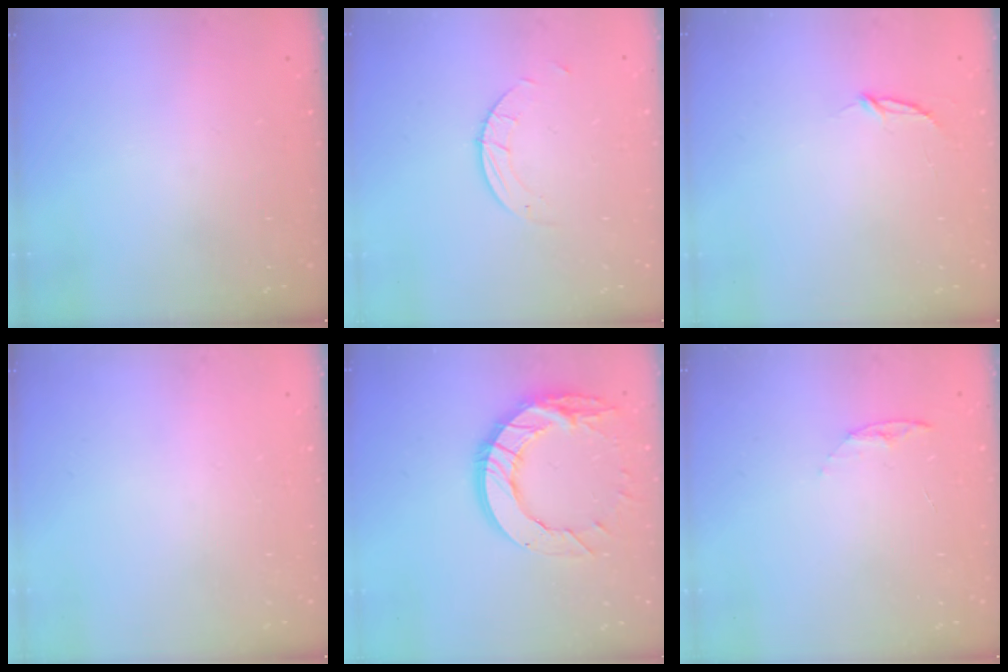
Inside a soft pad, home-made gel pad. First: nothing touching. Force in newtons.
{"total": 1.9, "press": 1.9, "slide": 0.1}
{"total": 2.8, "press": 2.8, "slide": 0.3}
{"total": 0.0}
{"total": 15.9, "press": 15.9, "slide": 1.3}
{"total": 4.9, "press": 4.9, "slide": 0.6}